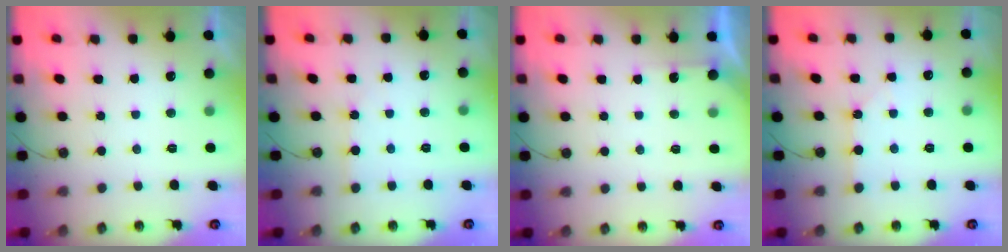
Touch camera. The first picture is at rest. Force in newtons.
{"total": 2.3, "press": 2.3, "slide": 0.3}
{"total": 1.7, "press": 1.7, "slide": 0.3}
{"total": 1.1, "press": 1.1, "slide": 0.2}